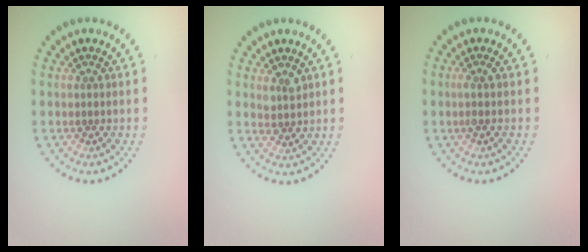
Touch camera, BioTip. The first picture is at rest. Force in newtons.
{"total": 1.4, "press": 1.2, "slide": 0.7}
{"total": 0.7, "press": 0.5, "slide": 0.5}